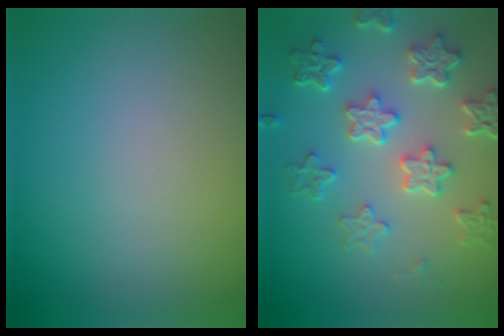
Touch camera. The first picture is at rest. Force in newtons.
{"total": 5.9, "press": 4.5, "slide": 3.8}